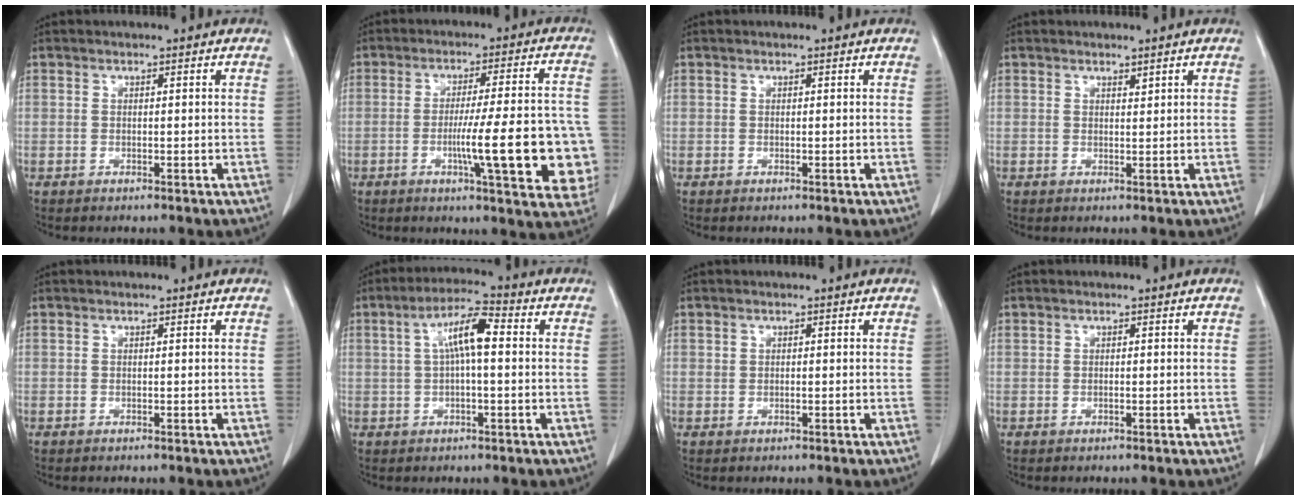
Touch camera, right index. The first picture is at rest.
{"total": 16.6, "force": [-3.8, 2.1, 16.0], "torque": [-0.155, 0.017, -0.040]}
{"total": 0.0}
{"total": 0.8, "force": [0.7, 0.1, 0.3], "torque": [-0.008, -0.005, 0.013]}
{"total": 0.0}
{"total": 7.3, "force": [1.1, 1.4, 7.0], "torque": [-0.132, 0.024, 0.016]}
{"total": 0.6, "force": [0.1, 0.3, 0.4], "torque": [-0.013, 0.003, 0.004]}
{"total": 0.0}